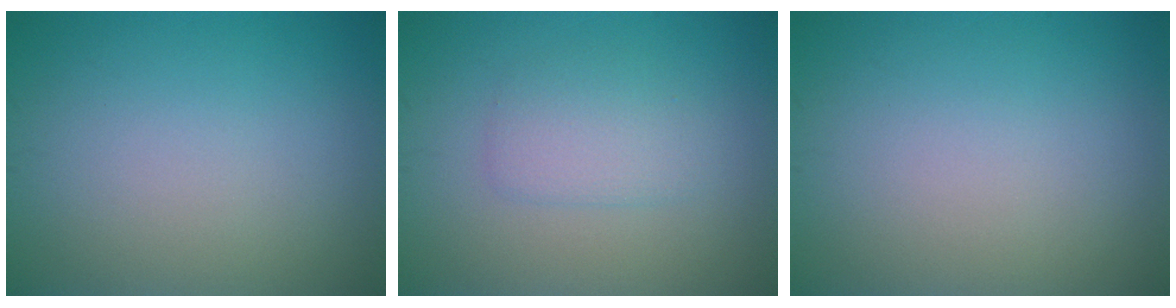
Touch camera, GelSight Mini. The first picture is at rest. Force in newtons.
{"total": 2.3, "press": 2.3, "slide": 0.1}
{"total": 0.0}